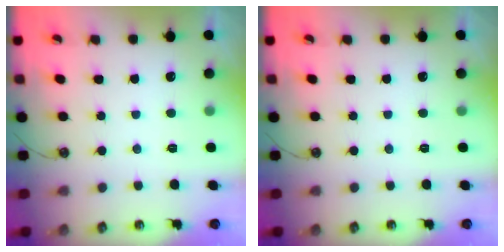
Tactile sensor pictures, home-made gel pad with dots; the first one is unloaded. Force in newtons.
{"total": 0.0}